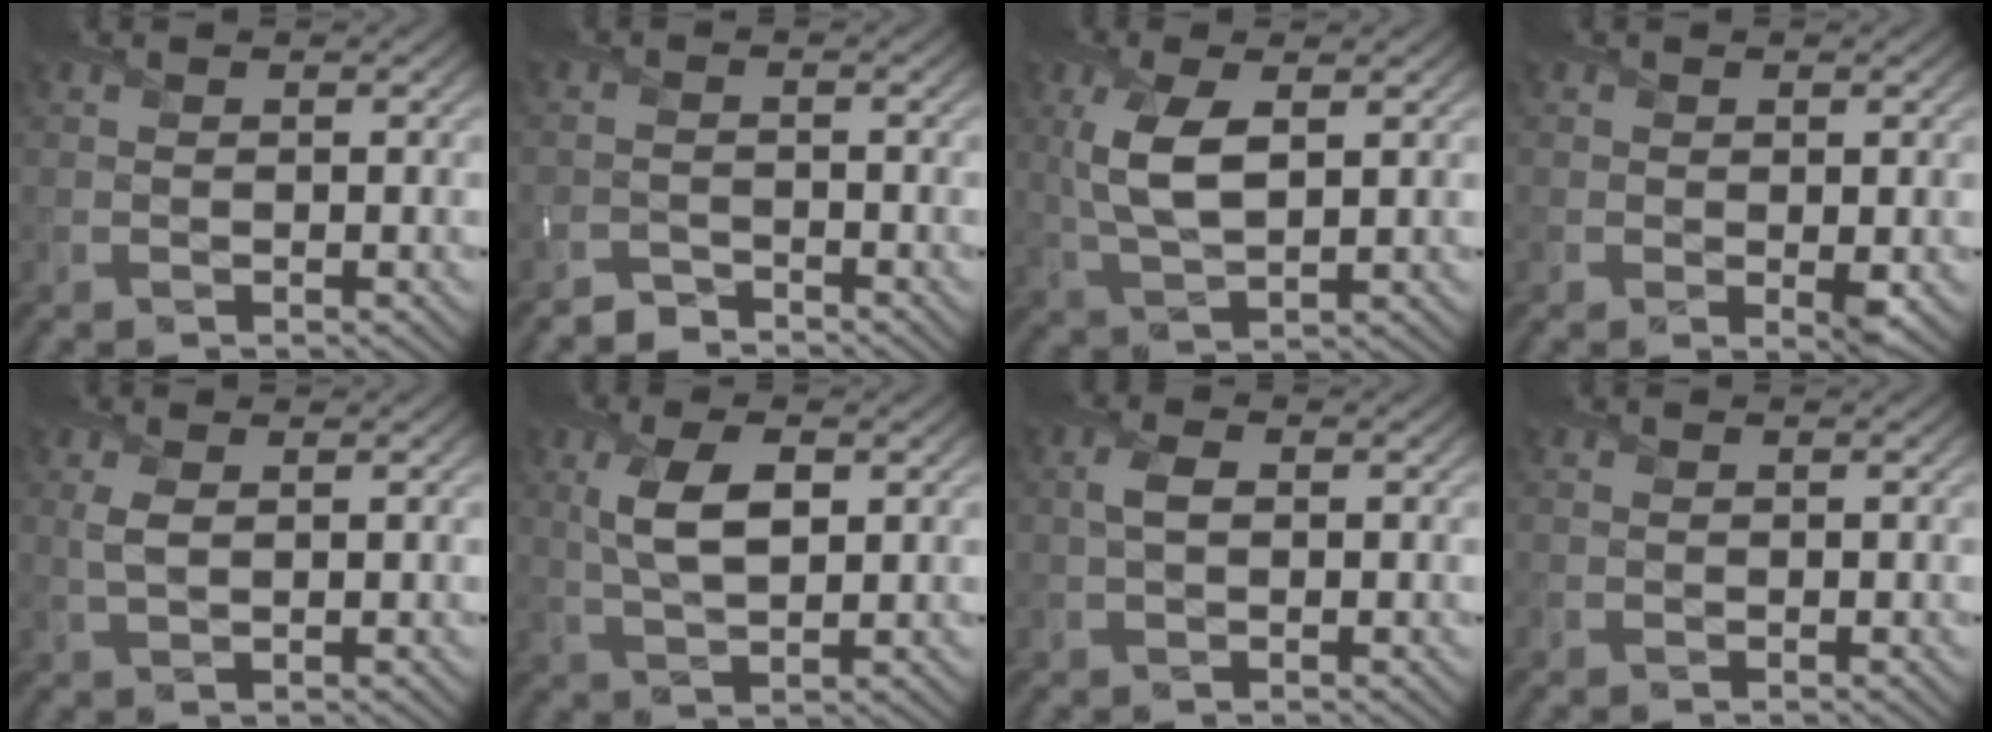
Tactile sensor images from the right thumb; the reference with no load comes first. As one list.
[{"total": 2.0, "force": [-2.0, 0.2, 0.0], "torque": [0.005, 0.001, -0.045]}, {"total": 6.8, "force": [1.5, 3.0, 5.9], "torque": [-0.141, 0.001, 0.034]}, {"total": 1.8, "force": [-0.1, 1.1, 1.5], "torque": [-0.026, -0.009, 0.003]}, {"total": 2.0, "force": [0.6, 0.8, 1.7], "torque": [-0.044, -0.001, 0.015]}, {"total": 6.0, "force": [1.4, 2.6, 5.2], "torque": [-0.115, 0.002, 0.032]}, {"total": 2.1, "force": [0.2, 1.2, 1.7], "torque": [-0.042, 0.004, 0.002]}, {"total": 0.0}]